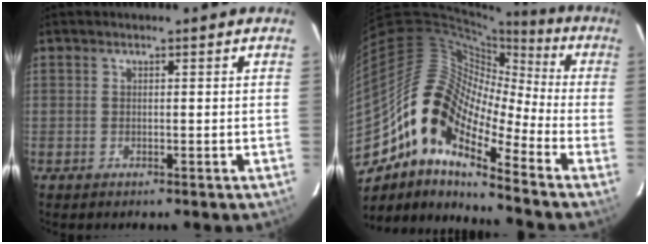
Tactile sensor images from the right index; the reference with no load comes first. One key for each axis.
{"total": 16.6, "fx": -9.2, "fy": 6.2, "fz": 12.4, "tx": -0.201, "ty": -0.004, "tz": -0.192}